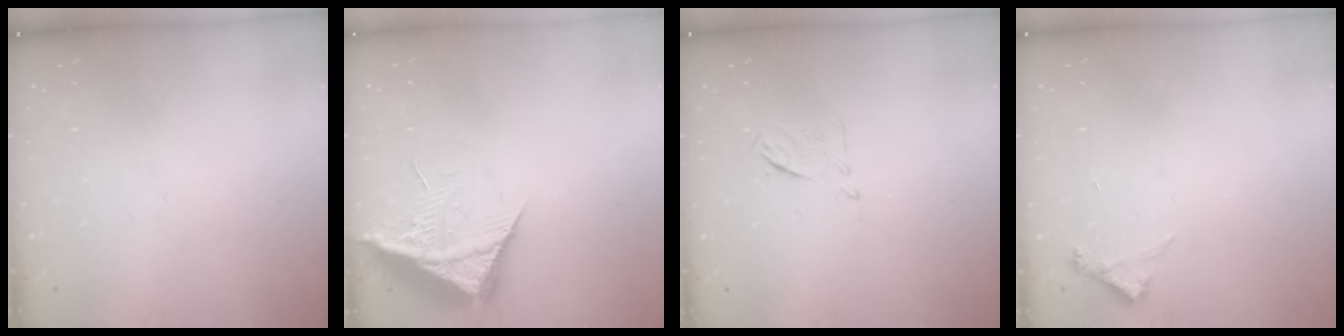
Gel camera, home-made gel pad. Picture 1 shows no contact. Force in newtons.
{"total": 13.1, "press": 13.1, "slide": 0.9}
{"total": 6.6, "press": 6.5, "slide": 1.1}
{"total": 5.0, "press": 5.0, "slide": 0.5}